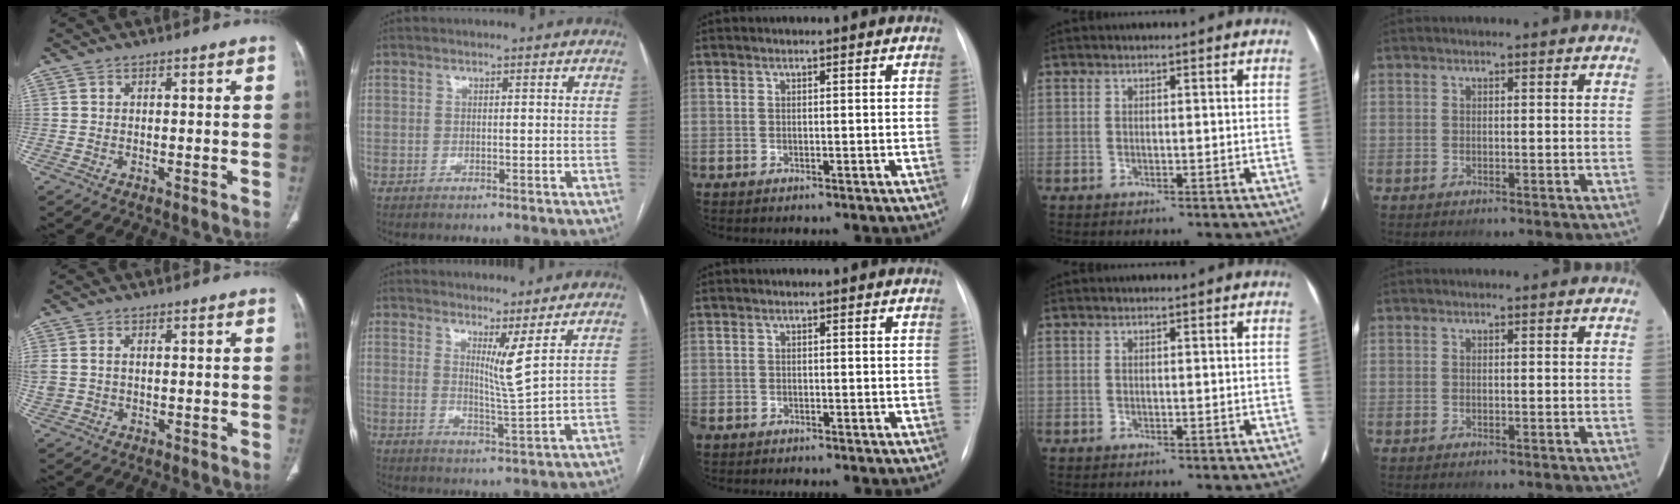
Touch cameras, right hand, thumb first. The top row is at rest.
{"thumb": {"total": 3.6, "force": [0.2, 2.6, 2.4], "torque": [-0.074, 0.013, 0.007]}, "index": {"total": 3.7, "force": [2.1, -1.2, 2.8], "torque": [-0.056, -0.023, 0.043]}, "middle": {"total": 2.3, "force": [-1.9, 1.1, 0.6], "torque": [-0.009, -0.001, -0.026]}}